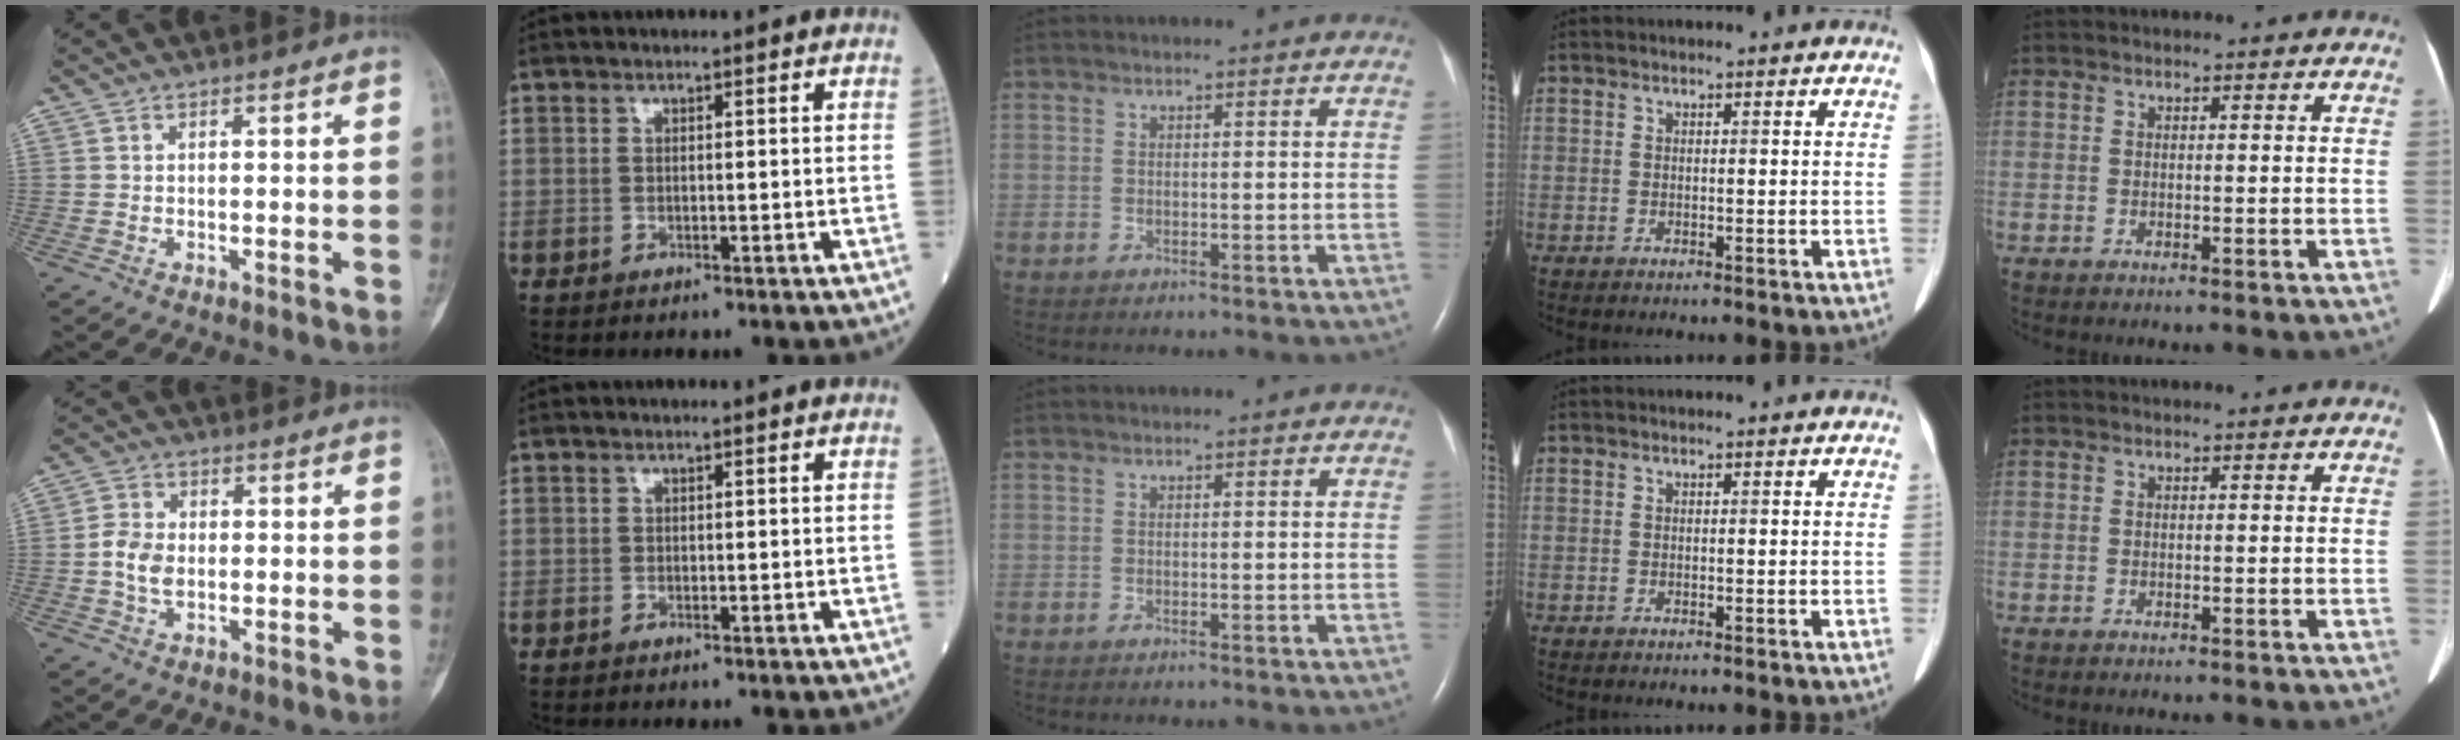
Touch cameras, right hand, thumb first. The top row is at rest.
{"thumb": {"total": 5.2, "force": [-0.6, 3.6, 3.7], "torque": [-0.069, 0.007, -0.017]}}